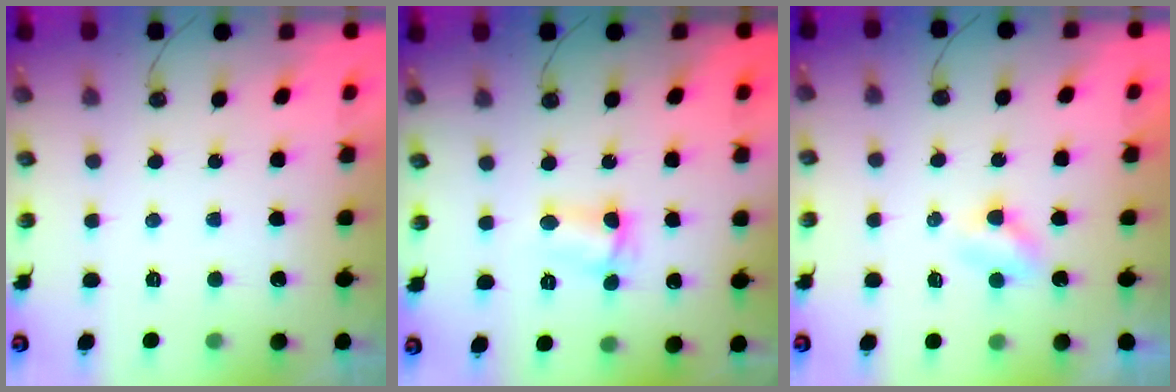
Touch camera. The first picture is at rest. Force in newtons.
{"total": 5.1, "press": 3.8, "slide": 3.4}
{"total": 2.4, "press": 2.4, "slide": 0.6}